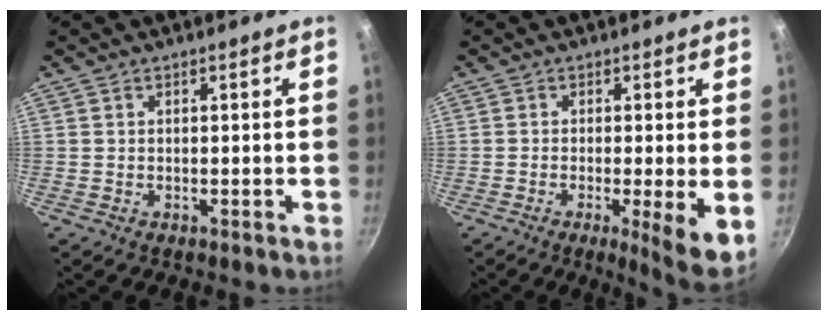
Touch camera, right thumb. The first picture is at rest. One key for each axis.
{"total": 7.6, "fx": -1.5, "fy": 0.9, "fz": 7.4, "tx": -0.108, "ty": -0.011, "tz": -0.020}